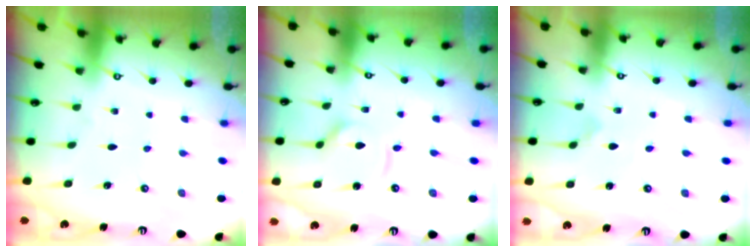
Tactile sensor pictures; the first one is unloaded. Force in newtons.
{"total": 5.1, "press": 5.0, "slide": 0.9}
{"total": 1.6, "press": 1.6, "slide": 0.0}